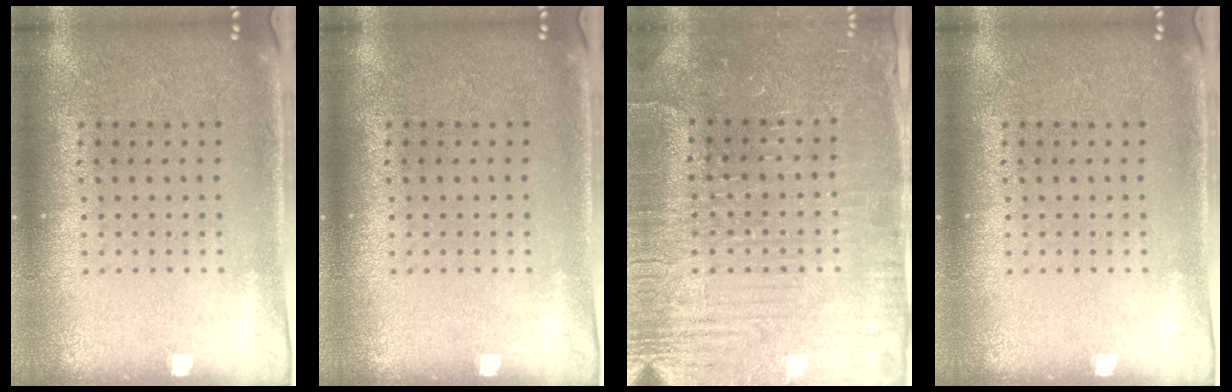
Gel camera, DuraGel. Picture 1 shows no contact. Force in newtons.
{"total": 0.0}
{"total": 3.7, "press": 3.6, "slide": 0.7}
{"total": 0.0}